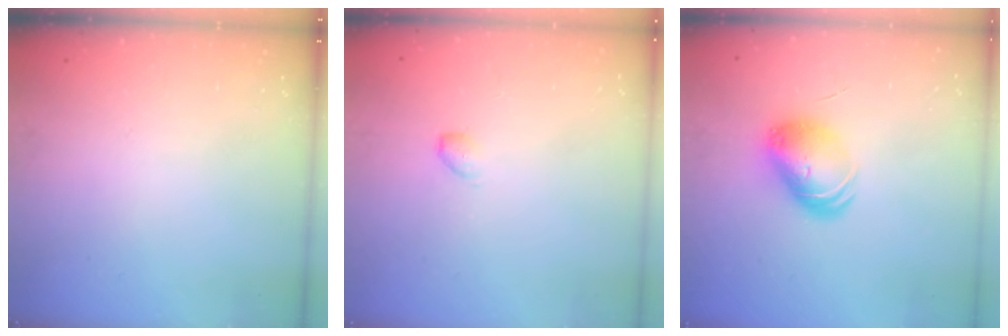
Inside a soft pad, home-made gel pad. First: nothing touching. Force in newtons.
{"total": 4.5, "press": 4.5, "slide": 0.5}
{"total": 9.8, "press": 9.8, "slide": 0.5}